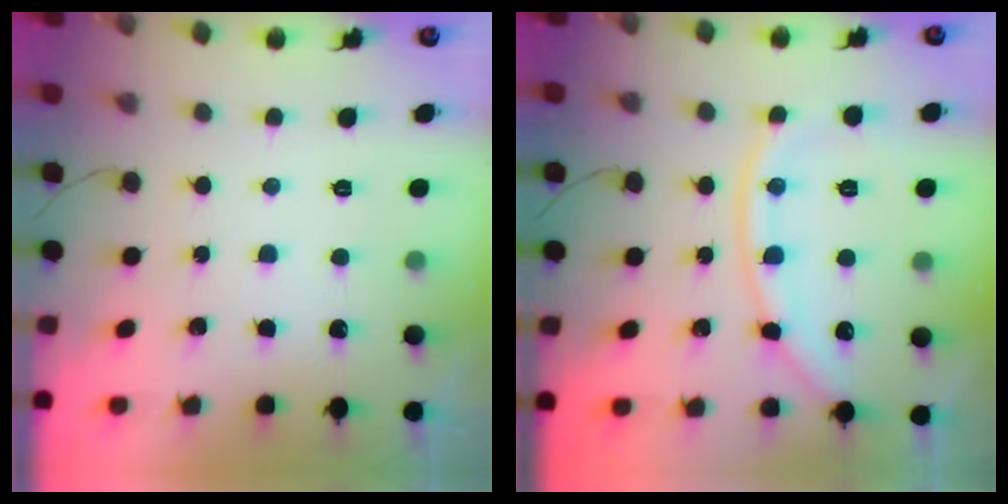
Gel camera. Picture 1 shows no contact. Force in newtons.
{"total": 11.3, "press": 11.2, "slide": 1.5}